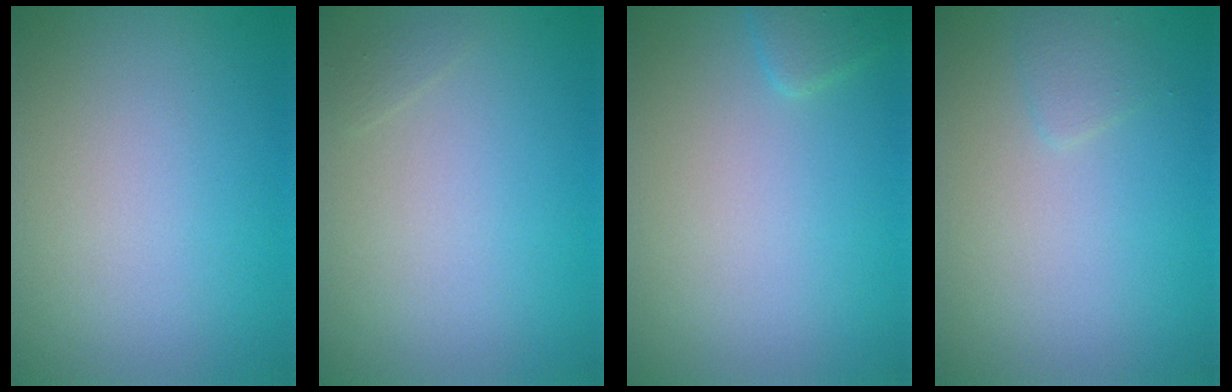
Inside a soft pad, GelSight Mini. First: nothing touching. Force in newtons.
{"total": 0.5, "press": 0.5, "slide": 0.1}
{"total": 1.4, "press": 1.4, "slide": 0.1}
{"total": 0.9, "press": 0.9, "slide": 0.1}